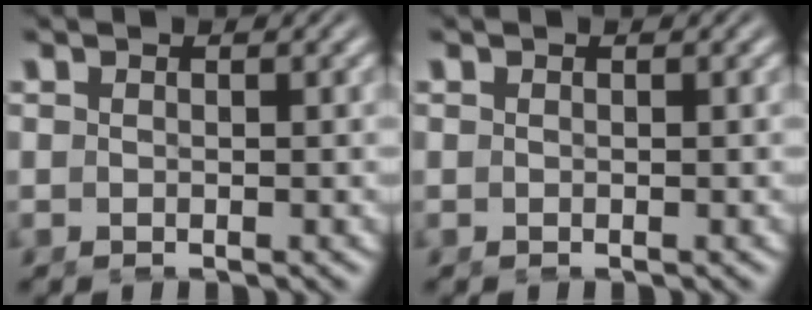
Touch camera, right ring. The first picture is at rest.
{"total": 0.0}